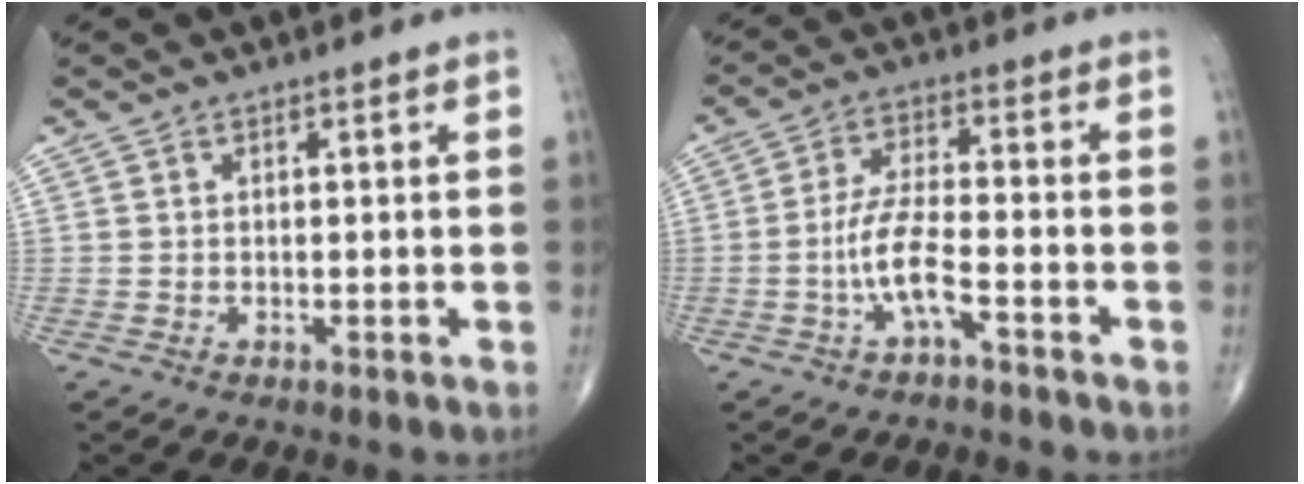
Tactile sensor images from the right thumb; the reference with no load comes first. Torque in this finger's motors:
{"motor_torque": [3.05, 1.96, 0.89, -0.13, 0.31]}